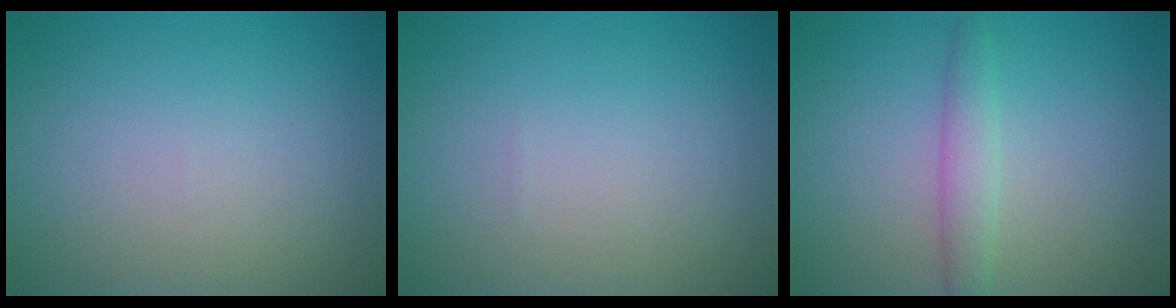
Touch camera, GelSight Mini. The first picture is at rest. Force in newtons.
{"total": 0.0}
{"total": 2.1, "press": 2.1, "slide": 0.1}